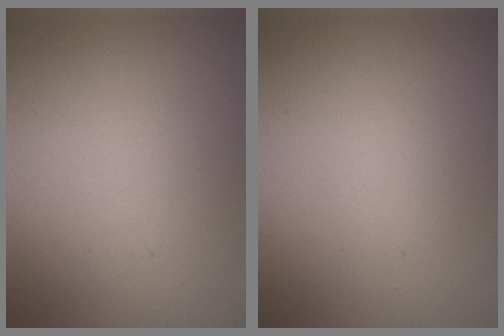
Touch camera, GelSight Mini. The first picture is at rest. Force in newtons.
{"total": 0.9, "press": 0.9, "slide": 0.0}